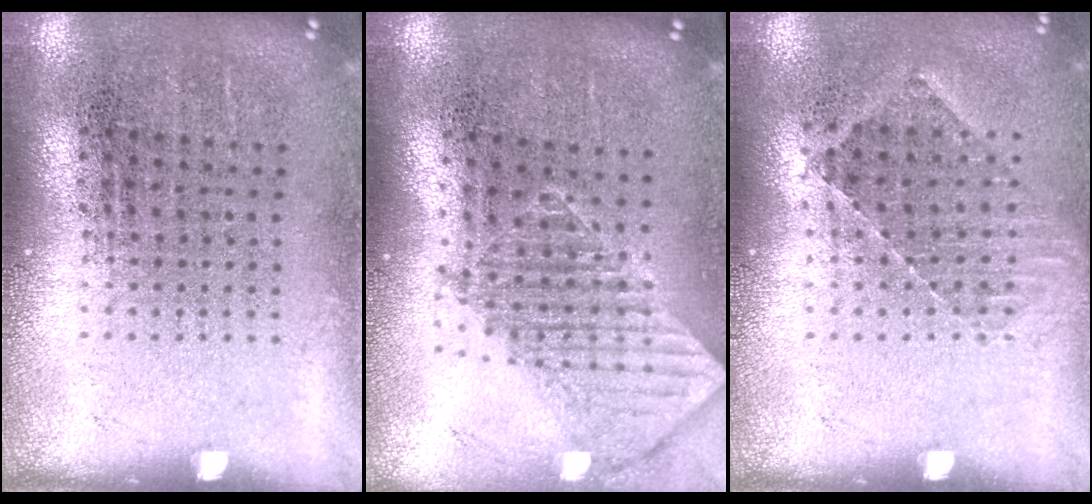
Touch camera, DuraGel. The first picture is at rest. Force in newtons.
{"total": 1.2, "press": 1.1, "slide": 0.6}
{"total": 0.9, "press": 0.9, "slide": 0.2}